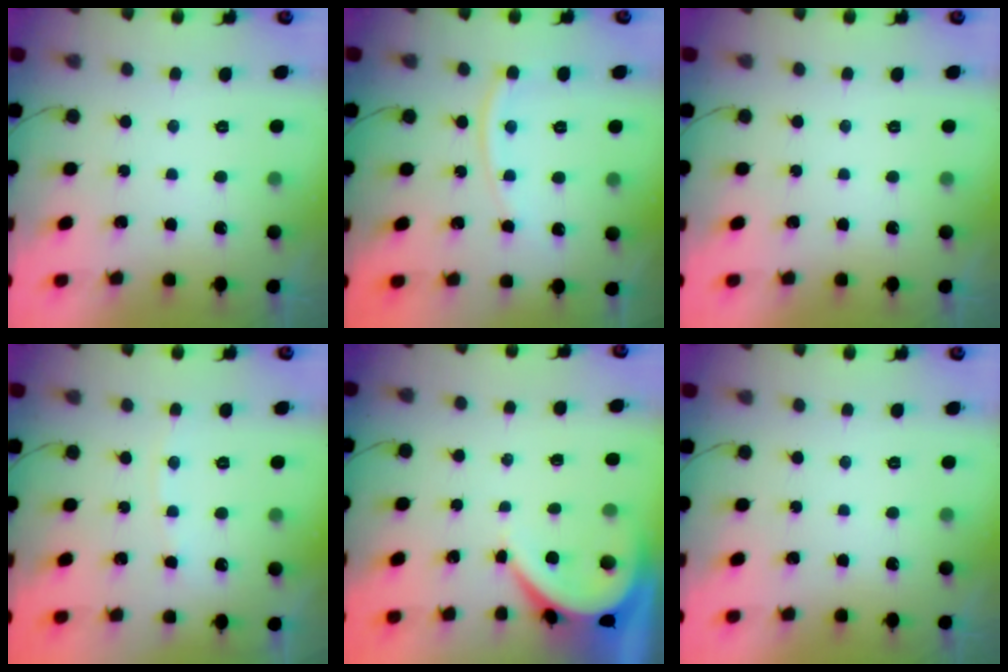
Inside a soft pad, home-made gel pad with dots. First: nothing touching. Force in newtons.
{"total": 7.9, "press": 7.9, "slide": 1.0}
{"total": 0.0}
{"total": 3.0, "press": 3.0, "slide": 0.4}
{"total": 3.9, "press": 3.9, "slide": 0.4}
{"total": 0.0}